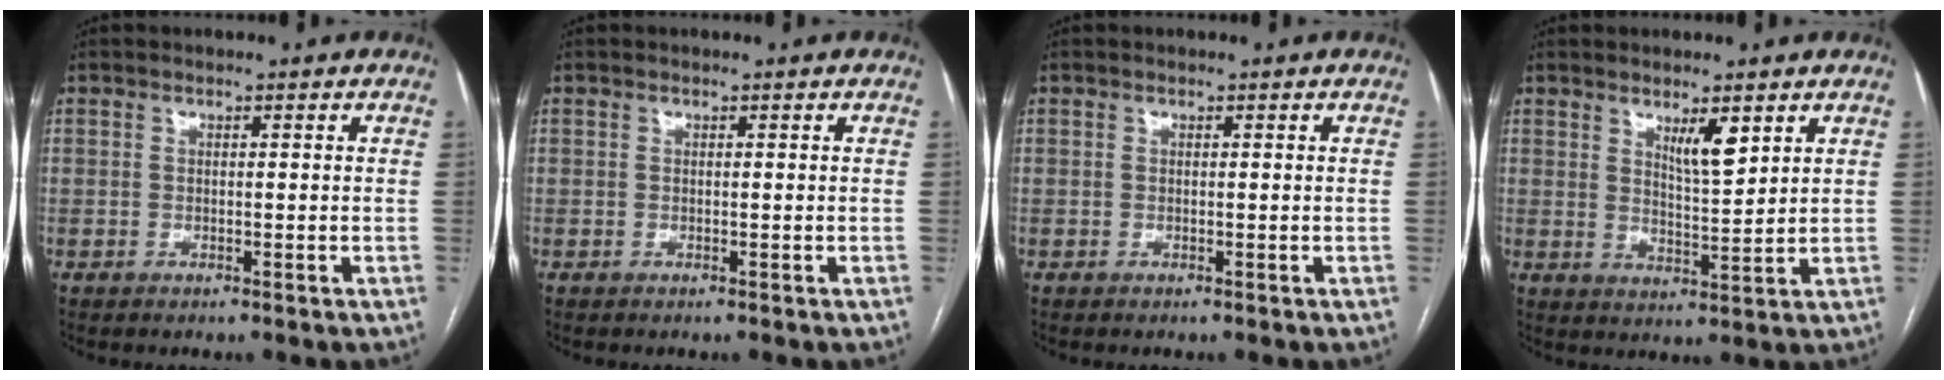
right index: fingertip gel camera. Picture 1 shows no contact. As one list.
[{"total": 0.0}, {"total": 0.0}, {"total": 4.7, "force": [2.8, 0.9, 3.7], "torque": [-0.066, -0.008, 0.053]}]